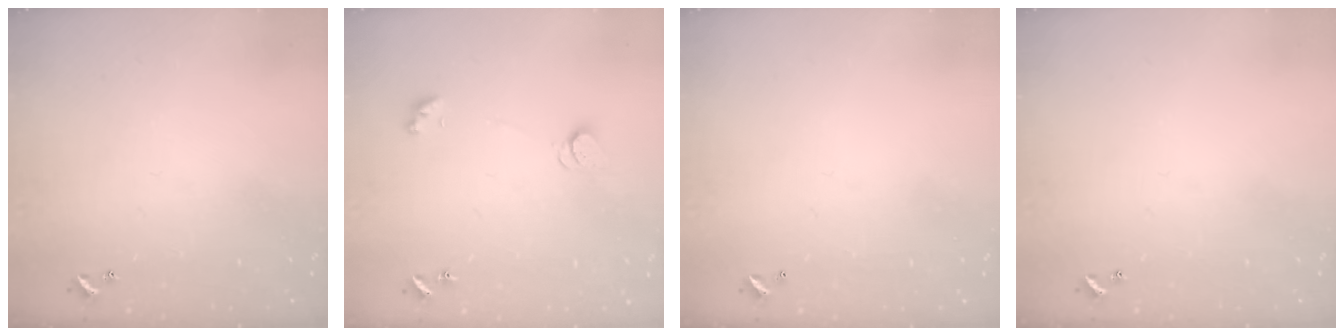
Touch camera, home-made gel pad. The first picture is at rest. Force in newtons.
{"total": 2.5, "press": 2.4, "slide": 0.3}
{"total": 2.8, "press": 2.8, "slide": 0.1}
{"total": 0.0}